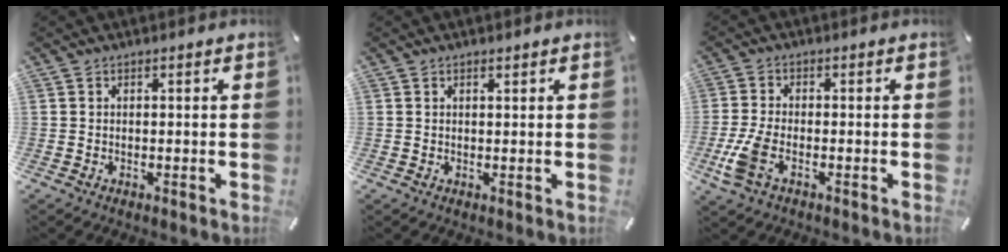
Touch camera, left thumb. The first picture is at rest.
{"total": 0.7, "force": [0.5, 0.3, 0.4], "torque": [-0.008, 0.000, 0.009]}
{"total": 6.4, "force": [-2.6, 3.0, 5.0], "torque": [-0.117, -0.005, -0.049]}